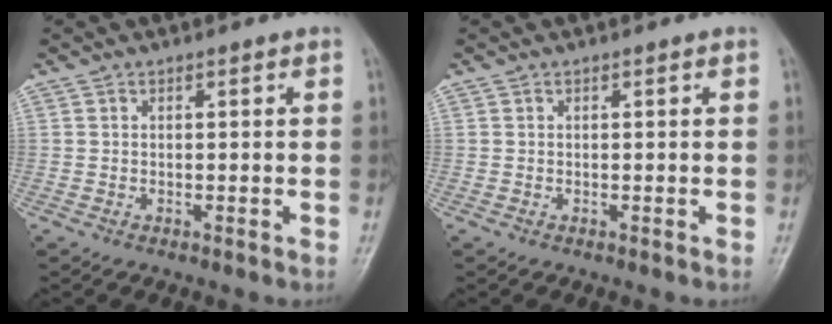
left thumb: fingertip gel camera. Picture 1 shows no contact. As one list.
[{"total": 0.0}]